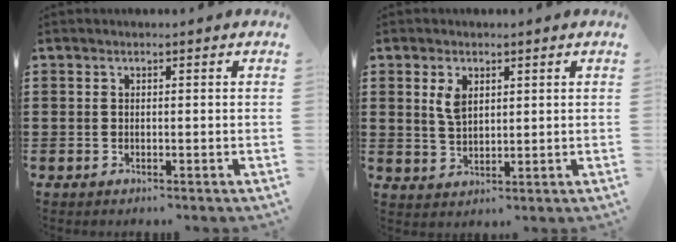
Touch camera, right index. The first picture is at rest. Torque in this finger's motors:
{"motor_torque": [0.21, 0.02, 0.12, 0.08]}